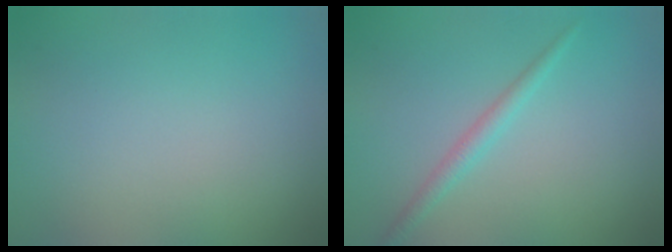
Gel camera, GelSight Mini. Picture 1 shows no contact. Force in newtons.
{"total": 1.6, "press": 1.6, "slide": 0.1}